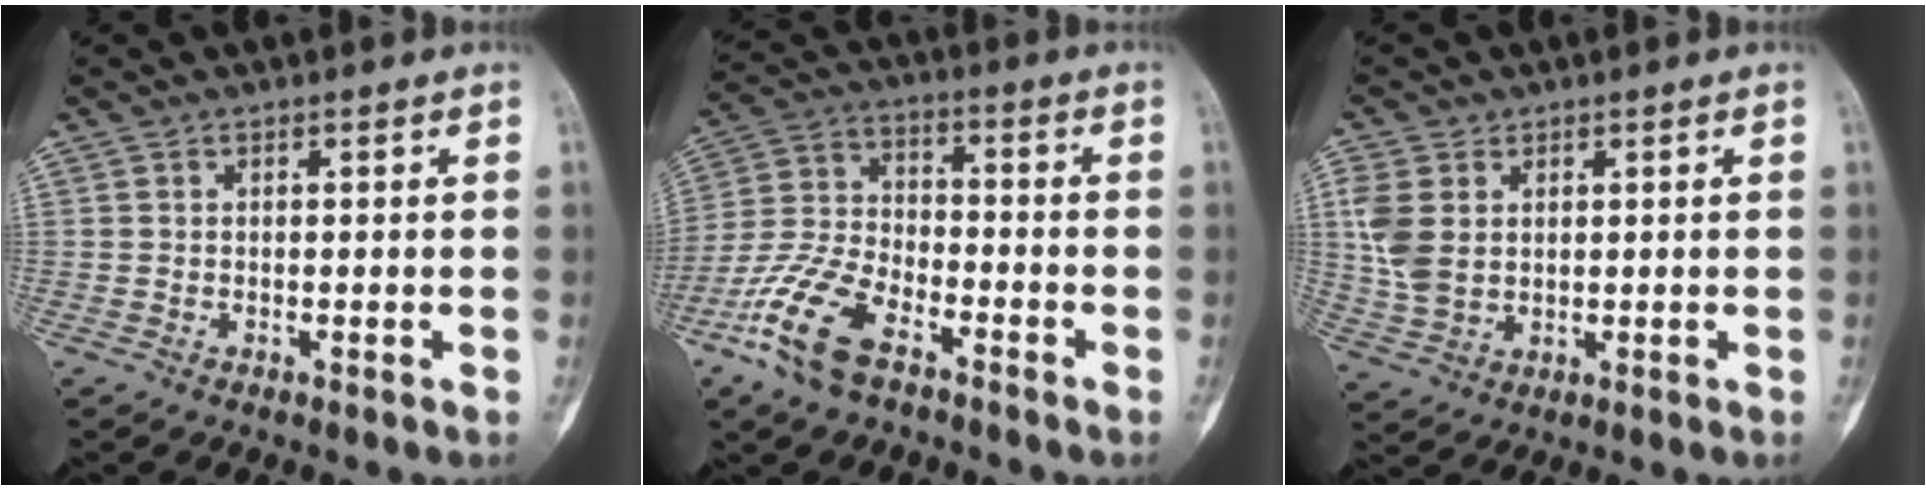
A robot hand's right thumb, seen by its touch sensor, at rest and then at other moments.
{"total": 13.1, "force": [-7.8, 6.2, 8.5], "torque": [-0.183, 0.034, -0.160]}
{"total": 7.8, "force": [1.9, 5.7, 5.0], "torque": [-0.105, -0.007, 0.046]}